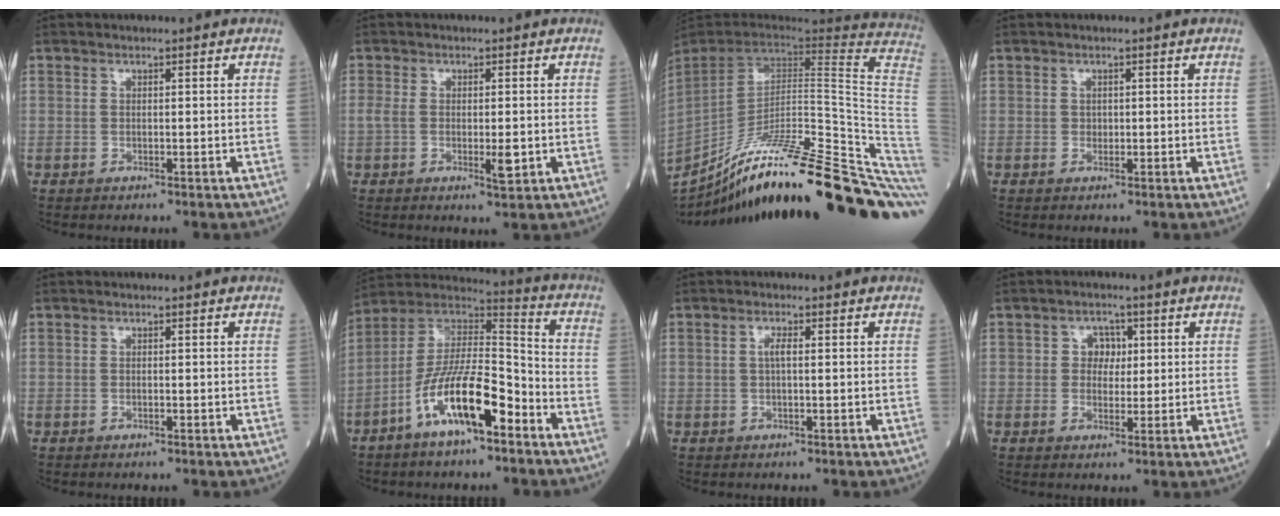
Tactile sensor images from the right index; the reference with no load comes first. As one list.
[{"total": 4.2, "force": [-0.7, 1.4, 3.9], "torque": [-0.074, -0.007, -0.011]}, {"total": 39.5, "force": [-30.5, 1.7, 25.1], "torque": [-0.264, -0.052, -0.433]}, {"total": 0.8, "force": [0.0, 0.7, 0.4], "torque": [-0.005, 0.001, 0.000]}, {"total": 0.0}, {"total": 14.8, "force": [-7.5, 3.7, 12.3], "torque": [-0.228, 0.008, -0.133]}, {"total": 1.7, "force": [0.2, 0.3, 1.6], "torque": [-0.032, 0.003, 0.003]}, {"total": 3.4, "force": [0.8, 2.7, 2.0], "torque": [-0.021, 0.008, 0.010]}]